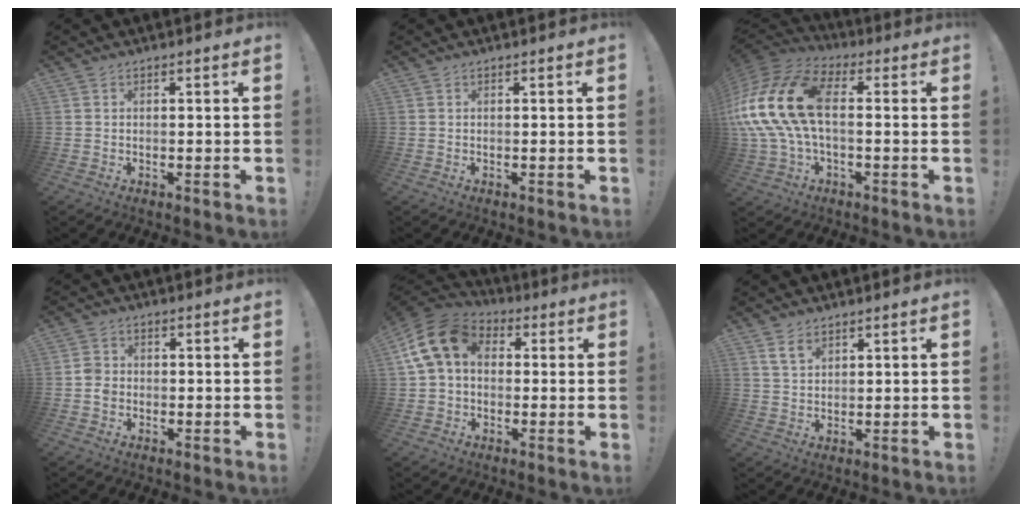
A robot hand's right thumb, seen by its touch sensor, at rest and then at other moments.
{"total": 0.0}
{"total": 20.4, "force": [1.1, 12.2, 16.3], "torque": [-0.325, 0.019, 0.029]}
{"total": 3.6, "force": [-1.2, 3.0, 1.5], "torque": [-0.018, 0.011, -0.021]}
{"total": 14.7, "force": [3.5, 10.5, 9.8], "torque": [-0.180, 0.004, 0.065]}
{"total": 4.4, "force": [2.7, 2.6, 2.3], "torque": [-0.038, -0.008, 0.052]}